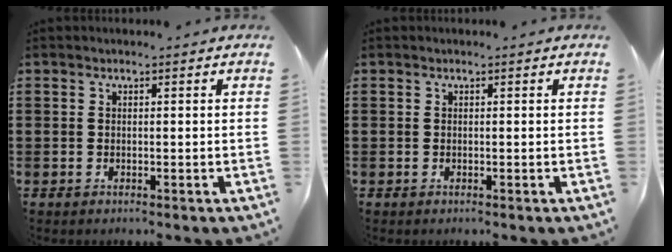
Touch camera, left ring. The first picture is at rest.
{"total": 0.0}